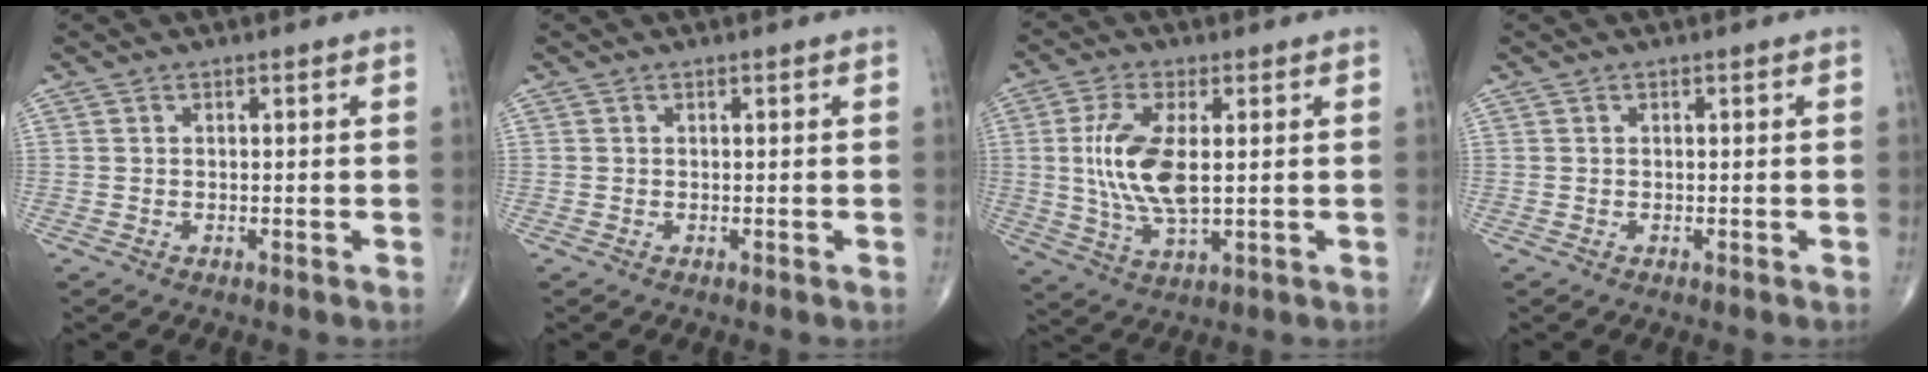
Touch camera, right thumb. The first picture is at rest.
{"total": 0.0}
{"total": 11.5, "force": [1.1, 4.8, 10.4], "torque": [-0.220, -0.012, 0.026]}
{"total": 0.0}